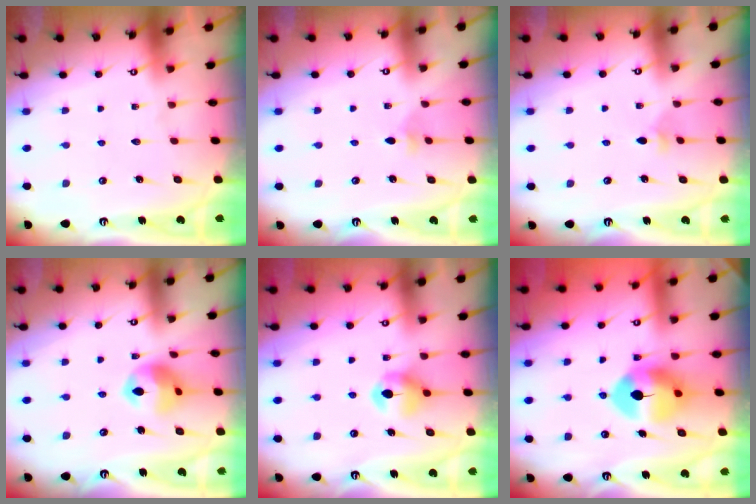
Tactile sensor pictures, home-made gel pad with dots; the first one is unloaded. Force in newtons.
{"total": 3.0, "press": 2.9, "slide": 0.6}
{"total": 3.9, "press": 3.8, "slide": 0.9}
{"total": 11.2, "press": 11.1, "slide": 1.4}
{"total": 7.3, "press": 7.3, "slide": 0.5}
{"total": 9.5, "press": 9.4, "slide": 1.0}